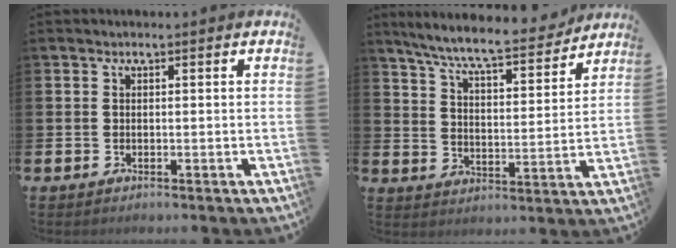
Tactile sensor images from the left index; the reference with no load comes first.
{"total": 8.2, "force": [7.5, 0.9, 3.1], "torque": [-0.088, -0.051, 0.128]}